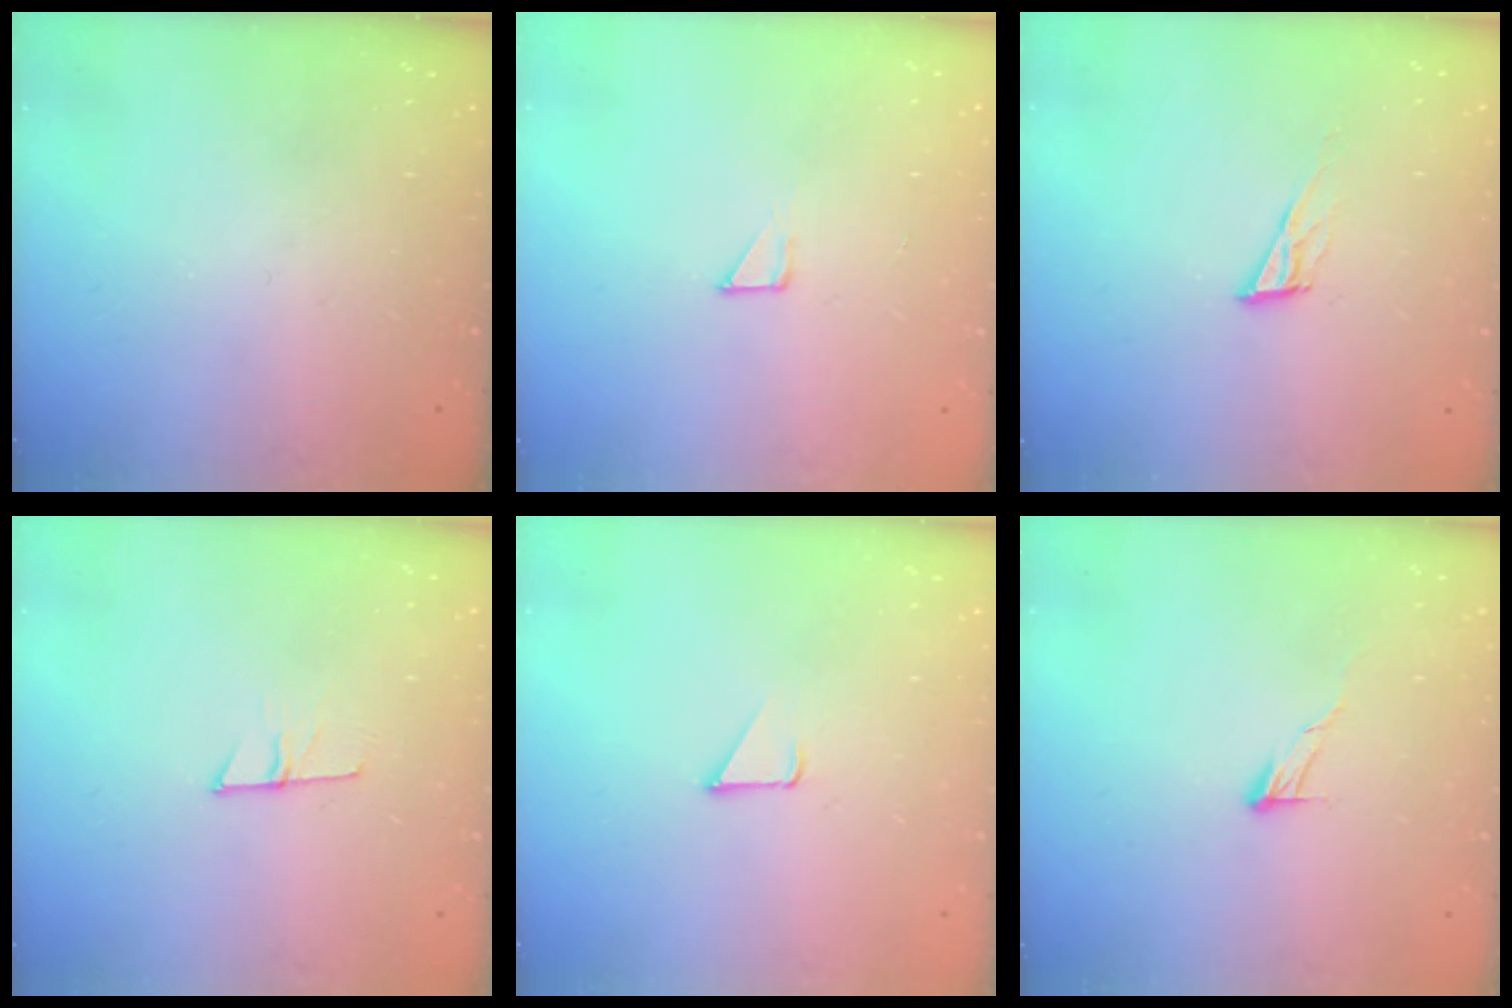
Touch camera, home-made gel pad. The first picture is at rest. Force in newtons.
{"total": 3.6, "press": 3.6, "slide": 0.4}
{"total": 8.7, "press": 8.3, "slide": 2.6}
{"total": 6.0, "press": 5.9, "slide": 1.0}
{"total": 2.8, "press": 2.8, "slide": 0.2}
{"total": 6.5, "press": 6.5, "slide": 0.4}